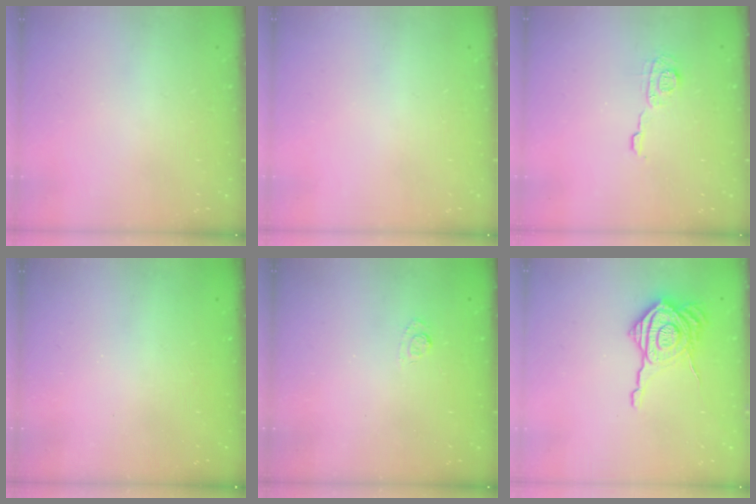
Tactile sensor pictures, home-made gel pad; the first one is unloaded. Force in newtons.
{"total": 0.0}
{"total": 6.8, "press": 6.8, "slide": 0.2}
{"total": 2.5, "press": 2.4, "slide": 0.7}
{"total": 2.7, "press": 2.3, "slide": 1.5}
{"total": 16.7, "press": 16.6, "slide": 1.2}